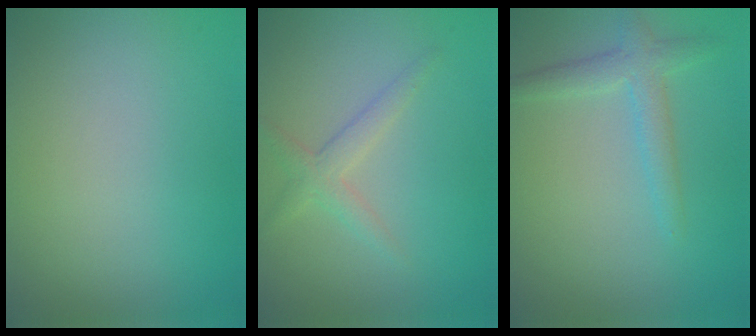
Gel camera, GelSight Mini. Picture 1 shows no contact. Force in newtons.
{"total": 2.0, "press": 2.0, "slide": 0.1}
{"total": 2.5, "press": 2.5, "slide": 0.1}